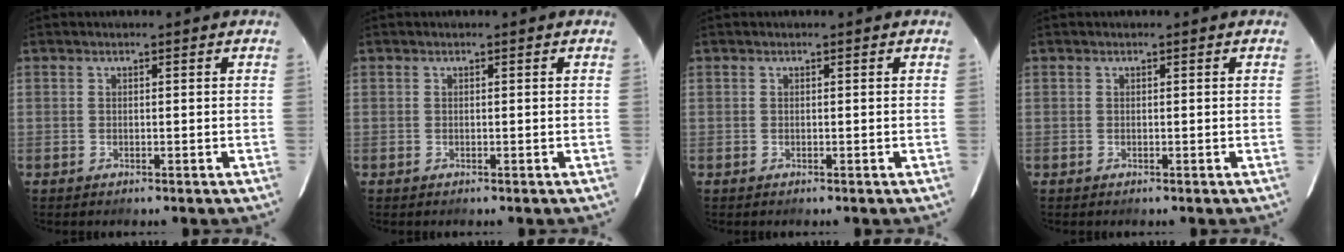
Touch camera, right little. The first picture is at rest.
{"total": 0.0}
{"total": 0.0}
{"total": 0.0}